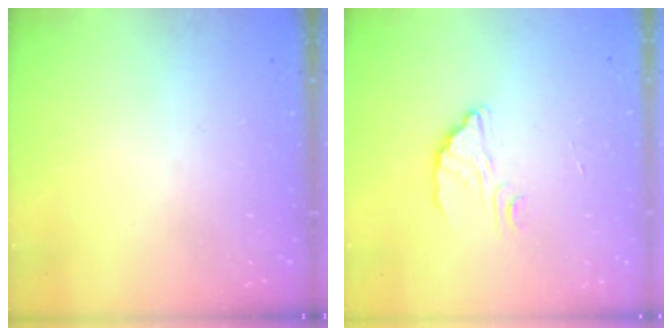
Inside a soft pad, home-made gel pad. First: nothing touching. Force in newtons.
{"total": 2.3, "press": 2.3, "slide": 0.0}